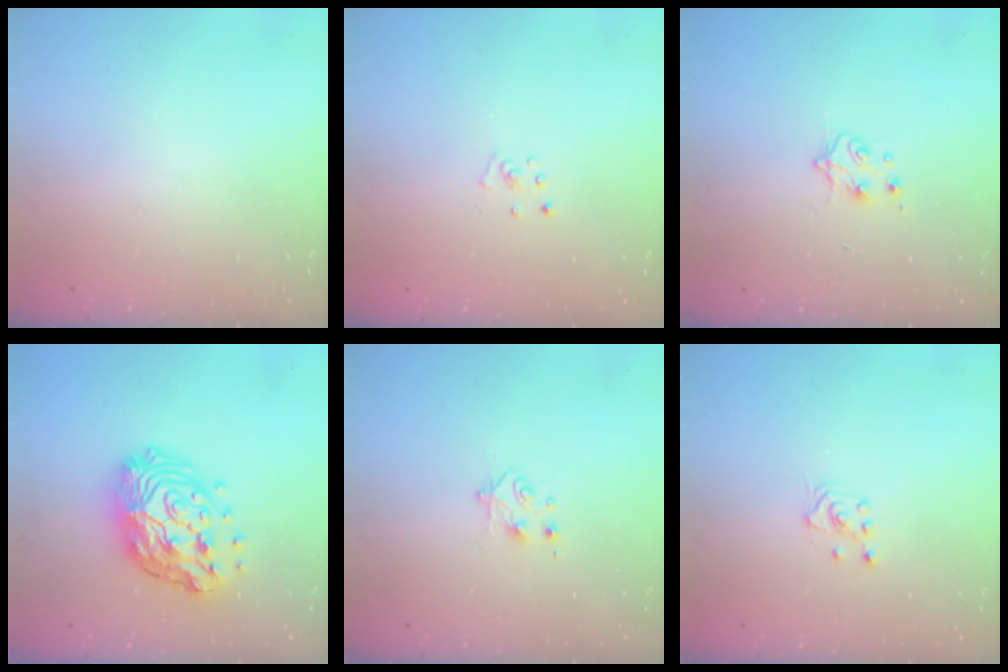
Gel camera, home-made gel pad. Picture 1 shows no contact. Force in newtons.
{"total": 2.2, "press": 2.2, "slide": 0.2}
{"total": 4.1, "press": 4.0, "slide": 0.6}
{"total": 18.3, "press": 18.2, "slide": 1.8}
{"total": 4.1, "press": 4.1, "slide": 0.5}
{"total": 2.1, "press": 2.1, "slide": 0.1}